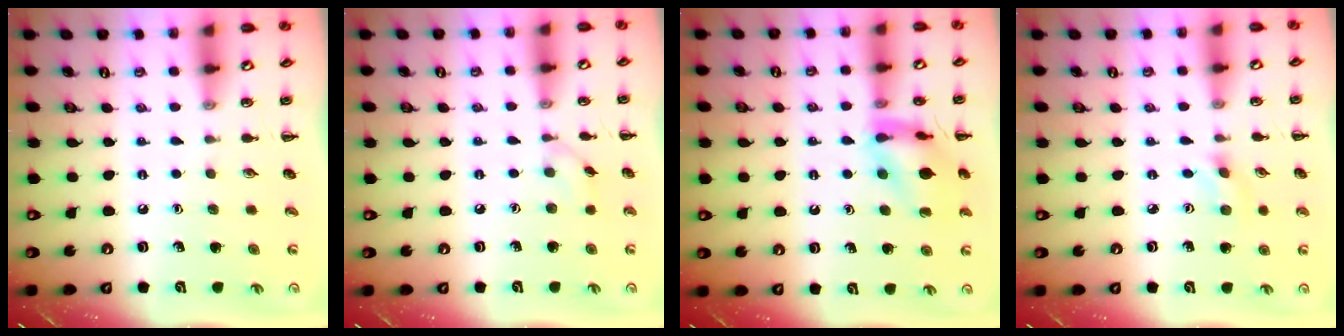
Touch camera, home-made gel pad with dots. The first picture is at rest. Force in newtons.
{"total": 3.2, "press": 2.9, "slide": 1.3}
{"total": 12.9, "press": 12.9, "slide": 1.5}
{"total": 1.1, "press": 1.0, "slide": 0.5}